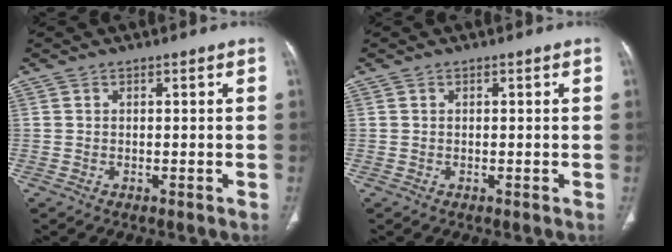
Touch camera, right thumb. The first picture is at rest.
{"total": 0.0}